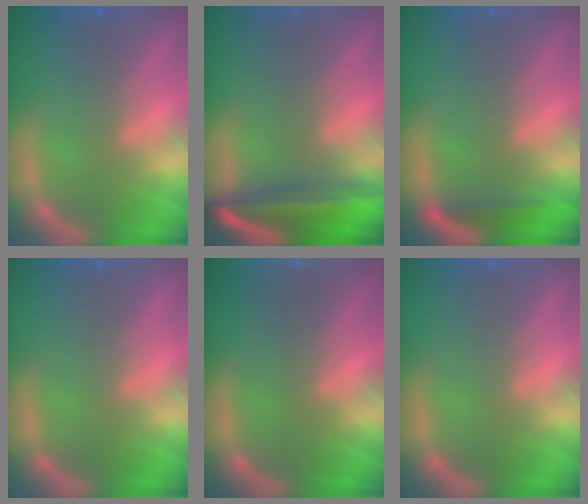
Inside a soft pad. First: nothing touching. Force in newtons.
{"total": 9.2}
{"total": 2.5}
{"total": 0.0}
{"total": 6.5}
{"total": 0.0}